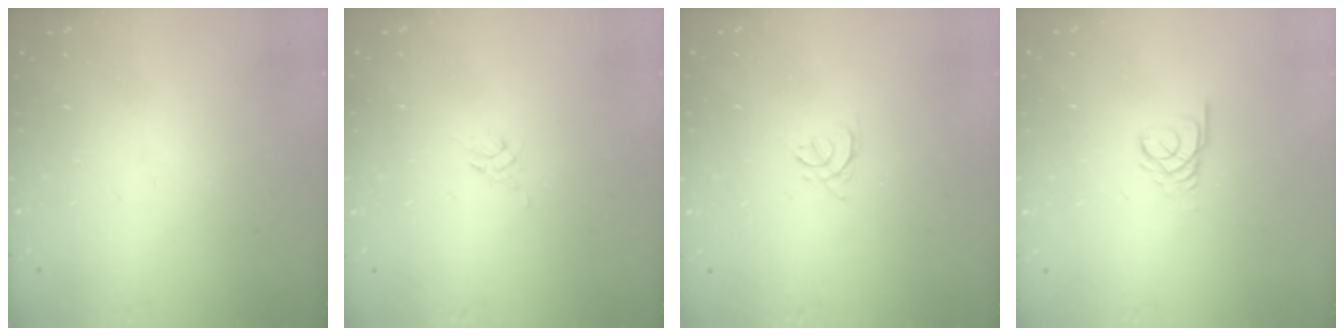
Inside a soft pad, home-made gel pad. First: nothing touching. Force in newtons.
{"total": 2.6, "press": 2.5, "slide": 0.7}
{"total": 2.4, "press": 2.3, "slide": 0.6}
{"total": 2.7, "press": 2.7, "slide": 0.3}